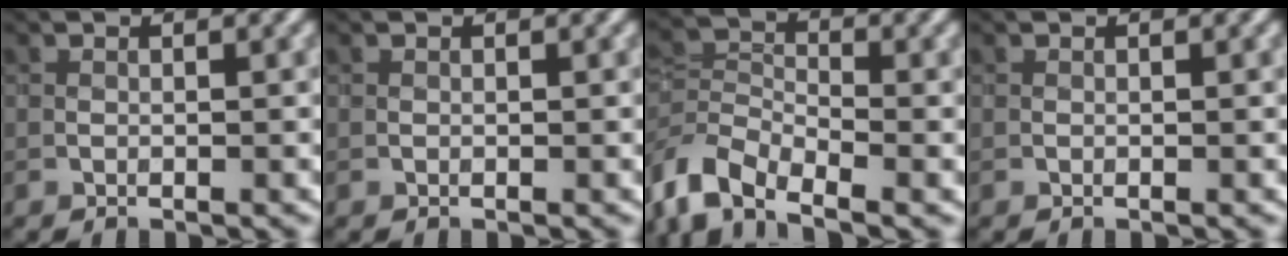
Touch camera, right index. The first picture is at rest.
{"total": 0.0}
{"total": 5.9, "force": [-3.7, 3.1, 3.4], "torque": [-0.066, 0.002, -0.084]}
{"total": 0.0}